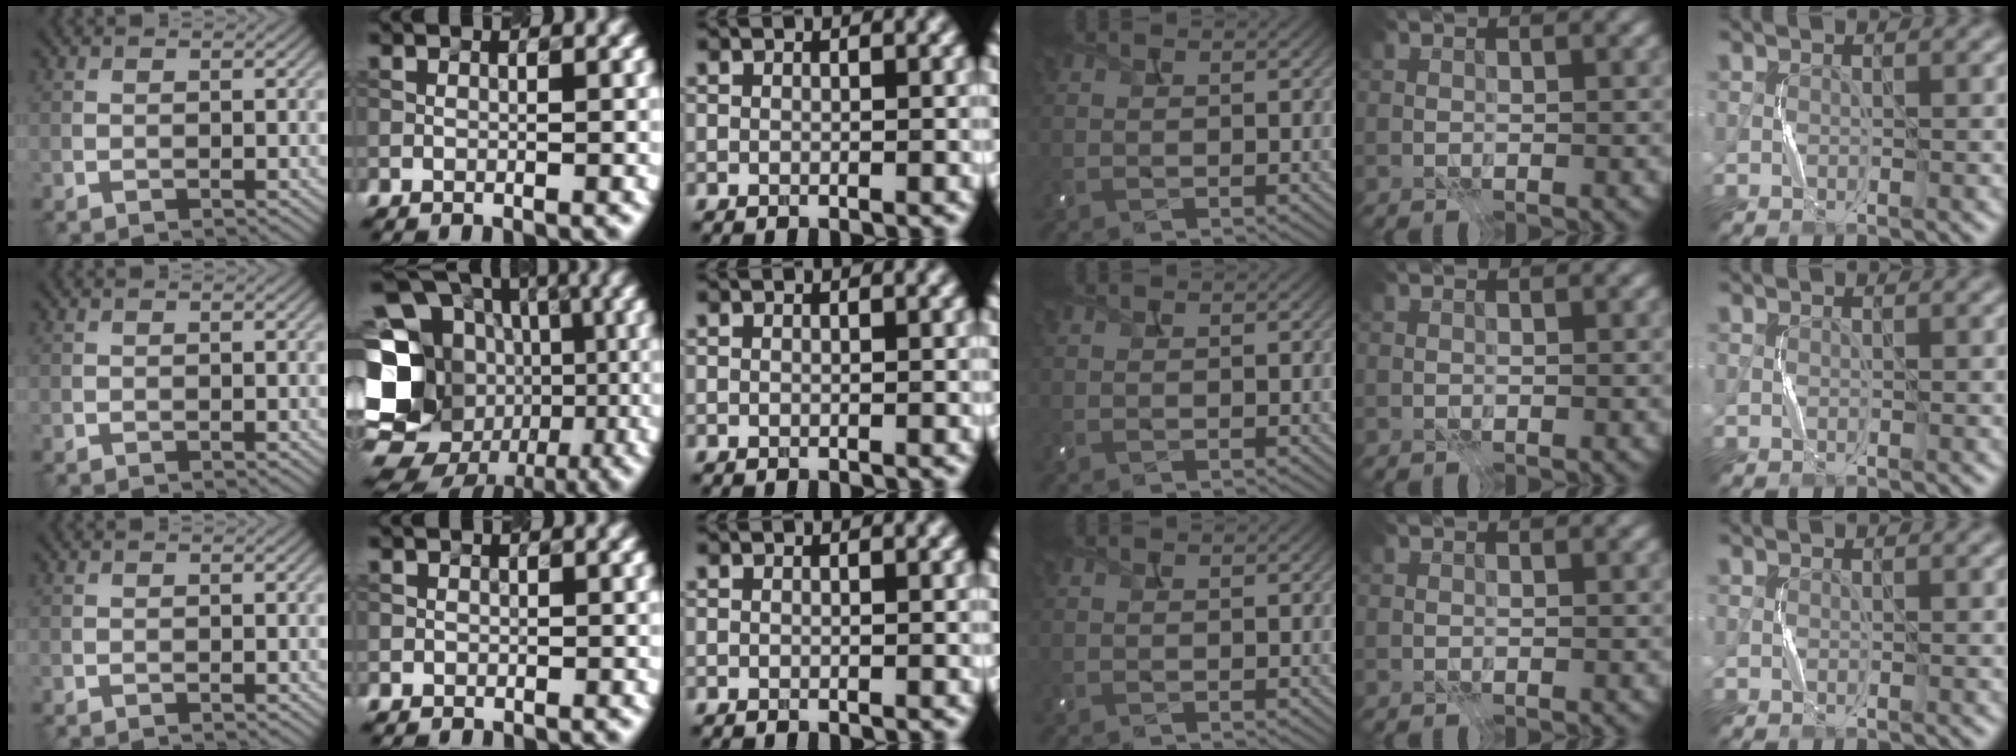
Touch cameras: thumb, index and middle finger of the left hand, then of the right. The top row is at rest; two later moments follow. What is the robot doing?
{"motion": "press", "object": "camera"}